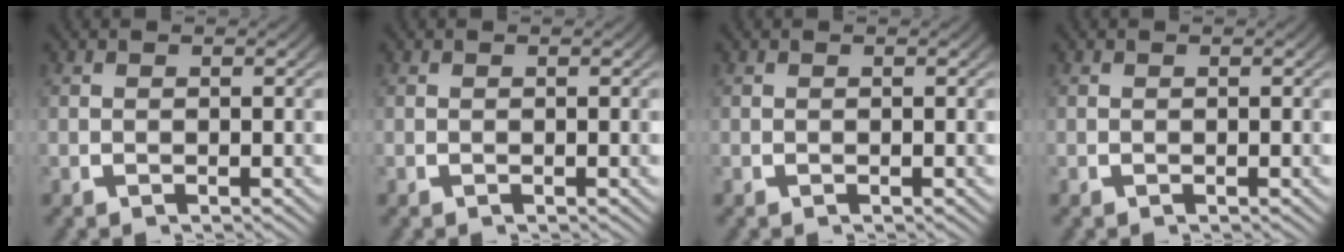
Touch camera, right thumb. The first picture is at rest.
{"total": 0.0}
{"total": 0.0}
{"total": 0.0}